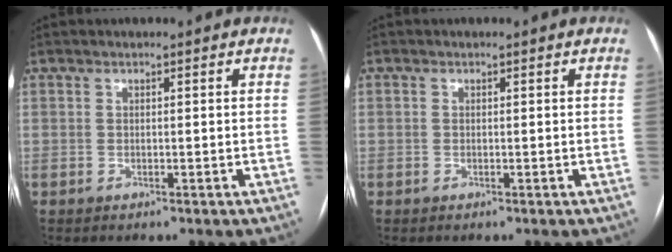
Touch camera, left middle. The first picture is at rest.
{"total": 0.0}